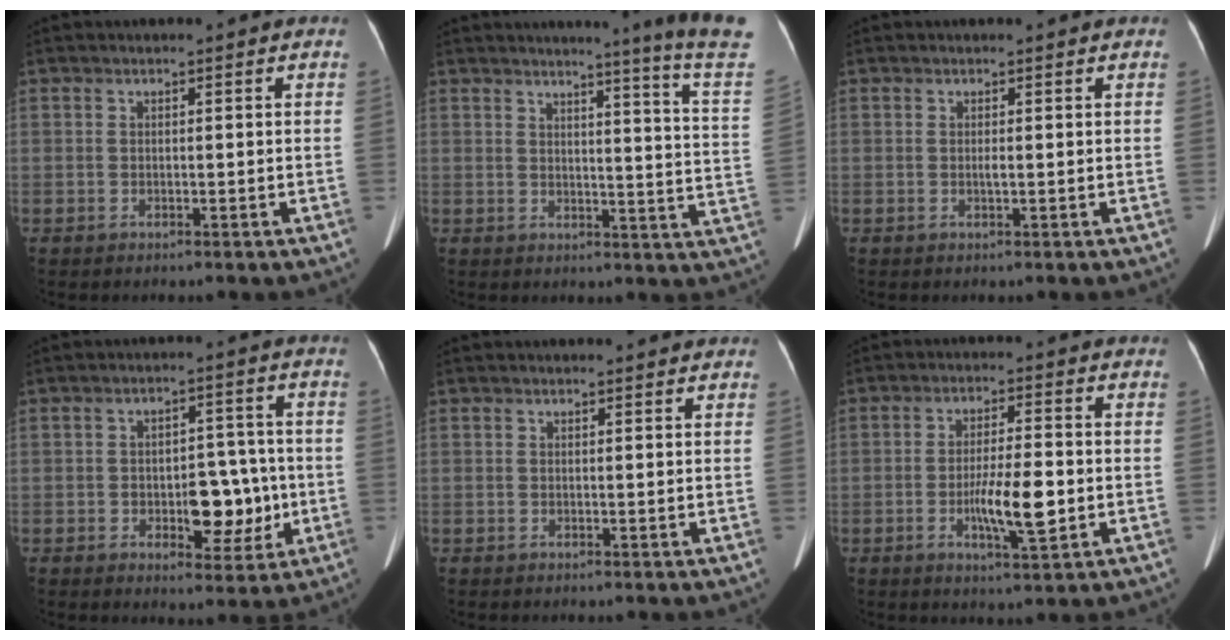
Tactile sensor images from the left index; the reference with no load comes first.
{"total": 14.0, "force": [12.0, -3.5, 6.3], "torque": [-0.085, -0.119, 0.121]}
{"total": 0.7, "force": [-0.1, 0.1, 0.7], "torque": [-0.017, -0.012, -0.004]}
{"total": 7.2, "force": [-2.0, 4.0, 5.7], "torque": [-0.068, -0.007, -0.025]}
{"total": 3.3, "force": [3.1, 0.6, 0.9], "torque": [-0.009, -0.008, 0.025]}
{"total": 7.2, "force": [-2.2, 1.1, 6.7], "torque": [-0.119, -0.028, -0.039]}